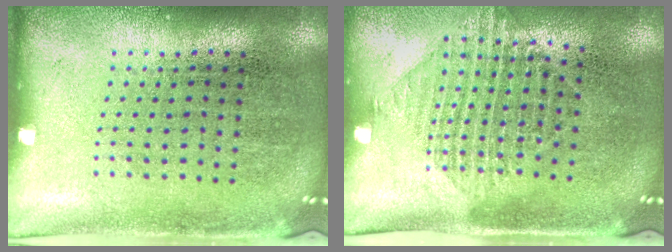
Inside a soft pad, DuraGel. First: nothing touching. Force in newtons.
{"total": 1.5, "press": 1.3, "slide": 0.9}